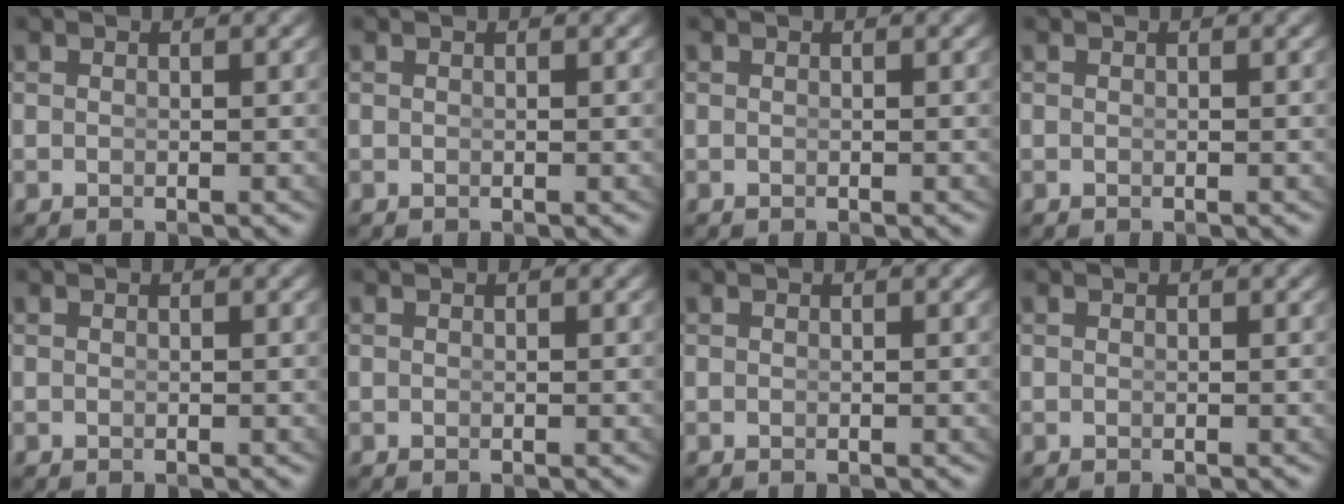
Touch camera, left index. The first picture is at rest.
{"total": 0.0}
{"total": 0.0}
{"total": 0.0}
{"total": 1.1, "force": [-0.3, -1.0, -0.5], "torque": [0.012, -0.016, 0.010]}
{"total": 0.0}
{"total": 0.0}
{"total": 0.0}